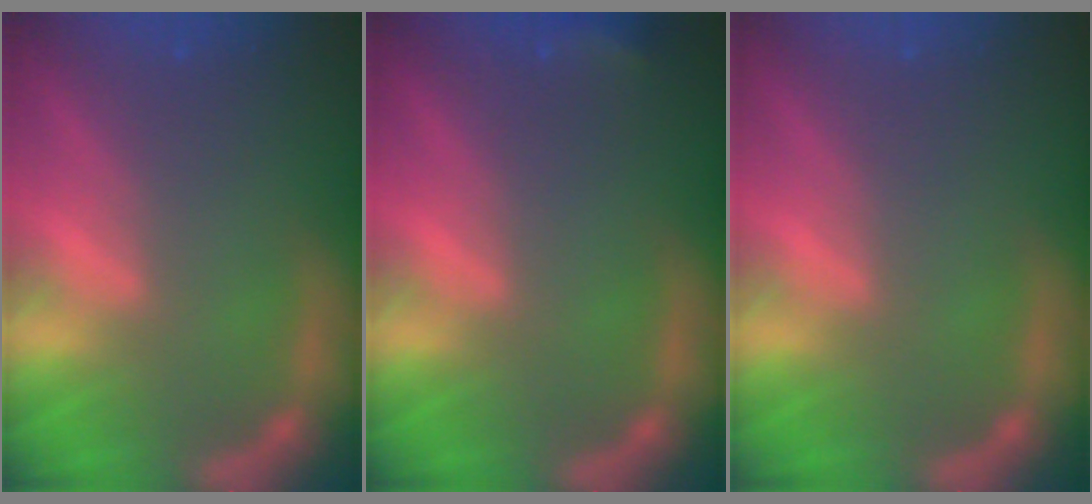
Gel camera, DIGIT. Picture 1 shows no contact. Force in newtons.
{"total": 1.9}
{"total": 0.0}